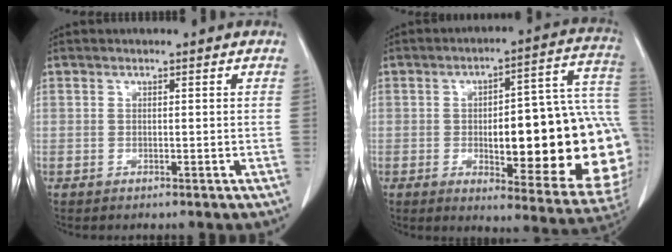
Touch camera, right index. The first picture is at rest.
{"total": 26.6, "force": [-2.8, 6.3, 25.7], "torque": [-0.249, 0.029, -0.022]}